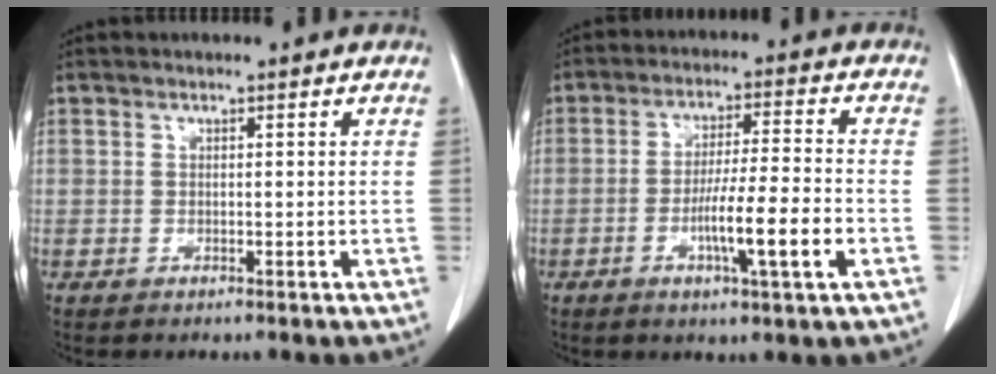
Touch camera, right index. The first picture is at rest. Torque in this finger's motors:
{"motor_torque": [1.59, -0.55, 0.81, 0.16]}